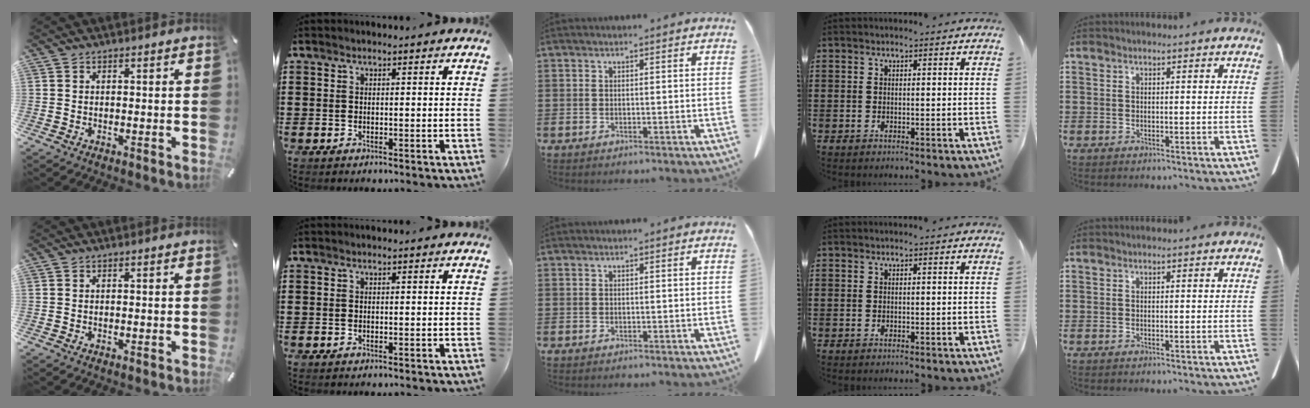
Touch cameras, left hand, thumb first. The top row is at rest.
{}